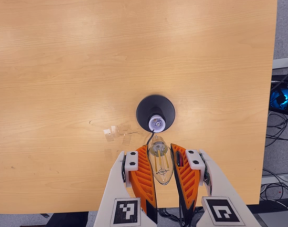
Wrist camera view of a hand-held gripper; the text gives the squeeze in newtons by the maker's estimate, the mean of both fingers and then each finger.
{"total": 21.1, "left": 24.5, "right": 17.7}